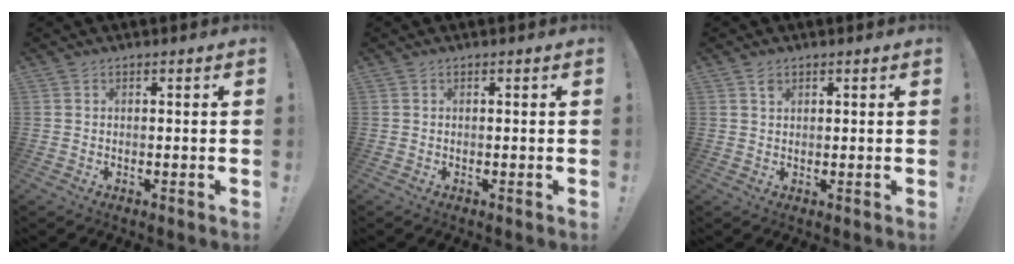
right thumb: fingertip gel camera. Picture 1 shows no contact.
{"total": 0.0}
{"total": 1.6, "force": [1.1, 1.1, 0.5], "torque": [-0.003, -0.003, 0.019]}